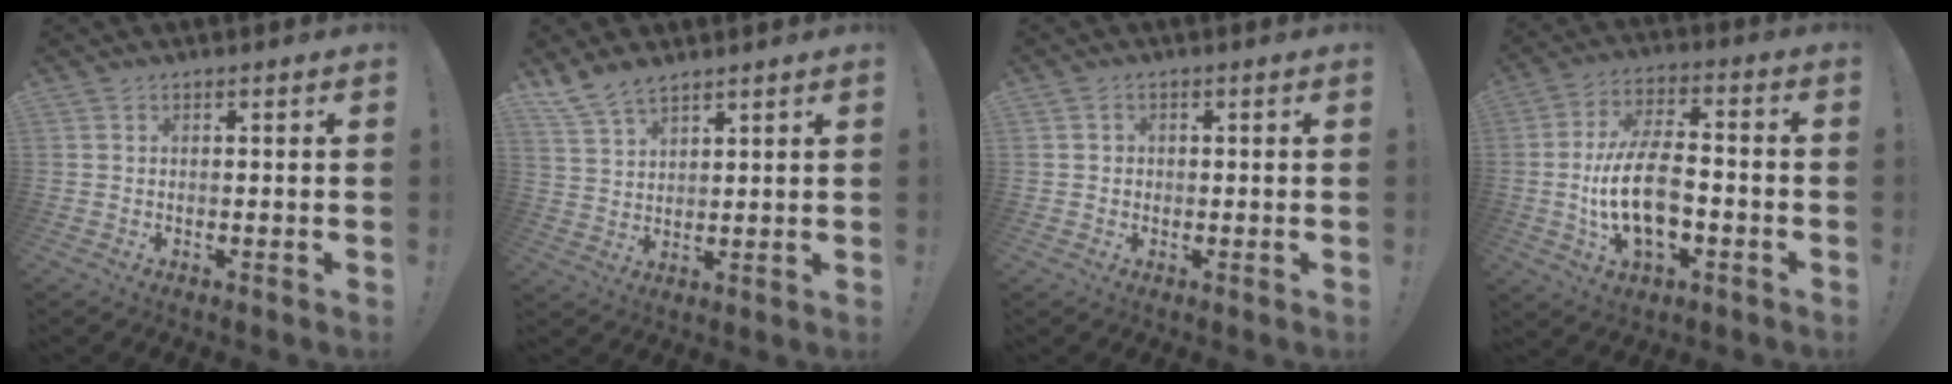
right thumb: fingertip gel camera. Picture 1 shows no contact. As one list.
[{"total": 7.1, "force": [5.9, 2.8, 2.7], "torque": [-0.065, -0.027, 0.116]}, {"total": 1.6, "force": [0.0, 1.5, 0.4], "torque": [-0.006, 0.004, -0.002]}, {"total": 16.4, "force": [-3.2, 8.8, 13.5], "torque": [-0.250, 0.005, -0.058]}]